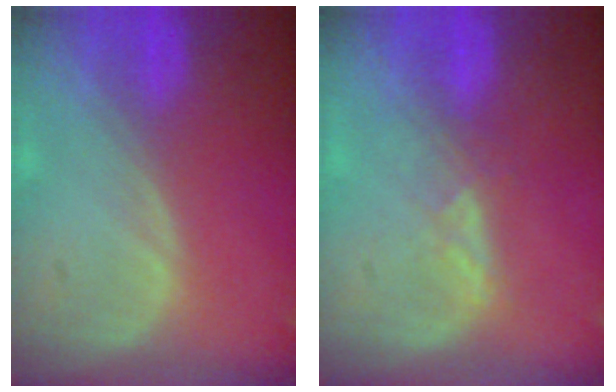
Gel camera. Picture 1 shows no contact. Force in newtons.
{"total": 2.0, "press": 1.9, "slide": 0.7}